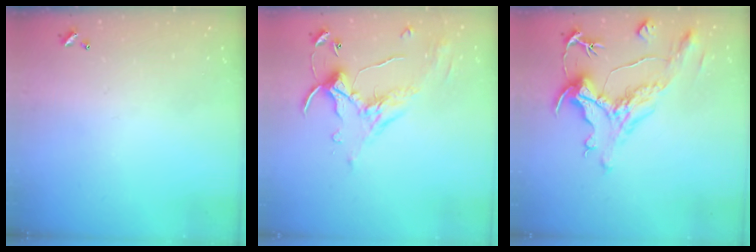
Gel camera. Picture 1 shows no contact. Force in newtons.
{"total": 1.1, "press": 0.5, "slide": 1.0}
{"total": 1.9, "press": 0.8, "slide": 1.8}